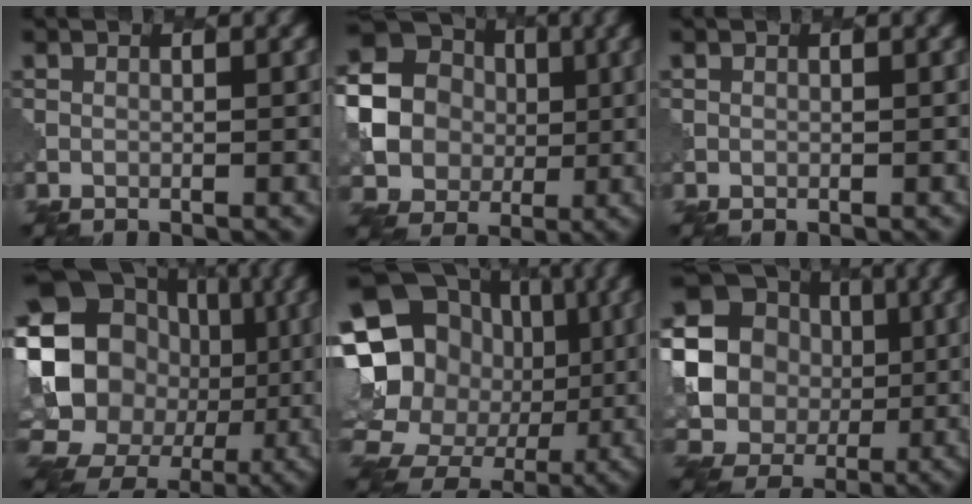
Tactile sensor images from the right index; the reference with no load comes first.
{"total": 18.7, "force": [1.7, 17.8, 5.3], "torque": [-0.169, -0.011, 0.004]}
{"total": 0.6, "force": [0.1, 0.6, 0.1], "torque": [0.002, -0.001, 0.002]}
{"total": 18.4, "force": [-0.7, 16.6, 7.8], "torque": [-0.146, 0.011, -0.026]}
{"total": 20.7, "force": [-1.1, 18.6, 9.0], "torque": [-0.172, 0.027, -0.041]}
{"total": 22.0, "force": [2.1, 21.1, 6.2], "torque": [-0.156, 0.004, -0.005]}